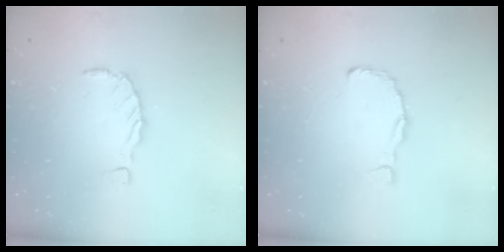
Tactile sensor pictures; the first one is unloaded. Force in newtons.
{"total": 3.2, "press": 3.1, "slide": 0.4}